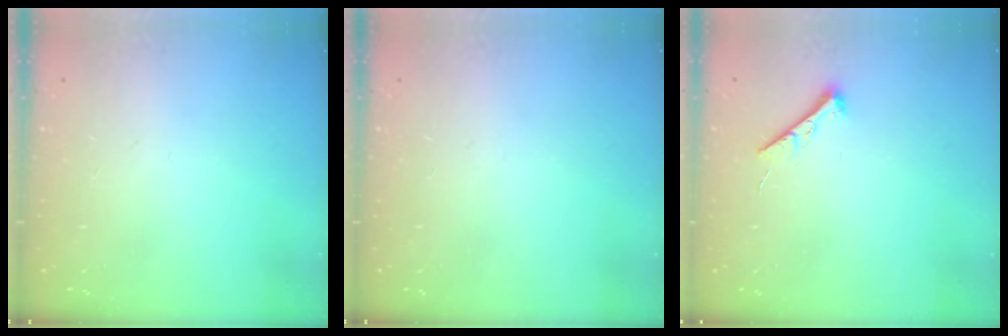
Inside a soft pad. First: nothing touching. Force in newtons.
{"total": 0.0}
{"total": 5.4, "press": 5.4, "slide": 0.8}